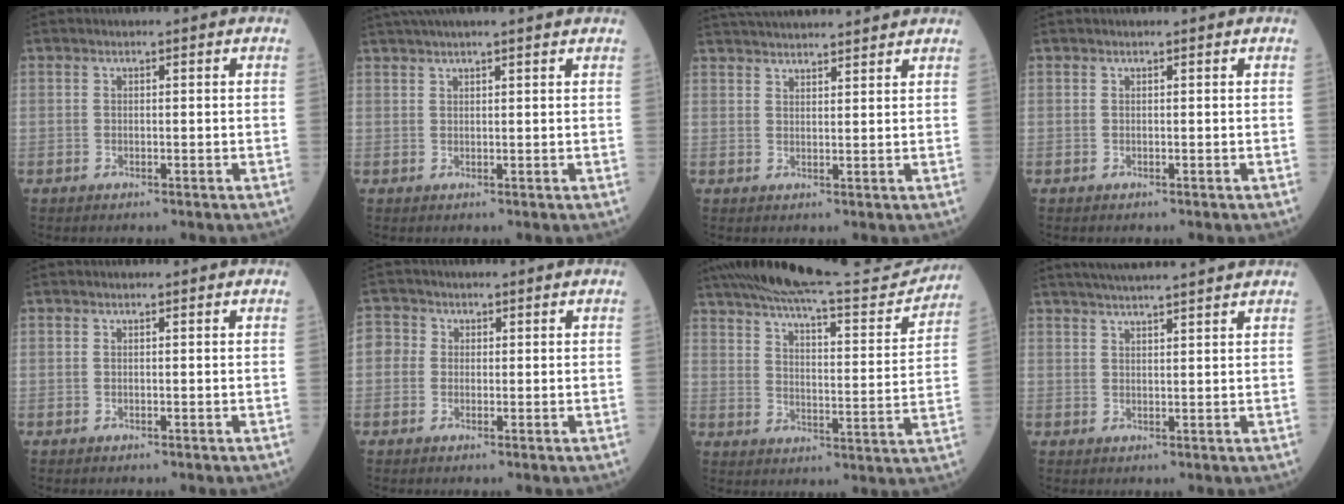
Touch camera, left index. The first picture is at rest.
{"total": 7.1, "force": [6.1, -0.2, 3.7], "torque": [-0.056, 0.035, 0.083]}
{"total": 13.0, "force": [12.1, 1.4, 4.4], "torque": [-0.074, 0.035, 0.177]}
{"total": 0.0}
{"total": 0.0}
{"total": 2.5, "force": [0.0, 2.4, 0.6], "torque": [-0.005, 0.010, -0.005]}
{"total": 21.0, "force": [19.2, 1.7, 8.2], "torque": [-0.133, -0.027, 0.264]}
{"total": 11.3, "force": [10.1, -0.3, 5.1], "torque": [-0.082, 0.026, 0.134]}